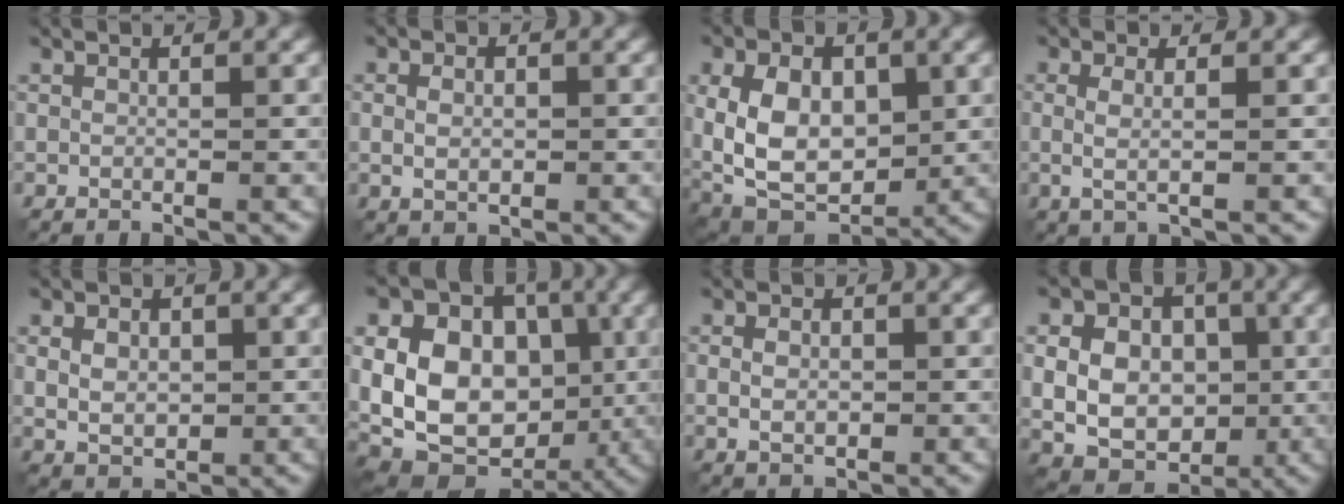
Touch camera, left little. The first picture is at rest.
{"total": 2.0, "force": [0.0, 1.4, 1.5], "torque": [-0.027, 0.000, 0.004]}
{"total": 10.9, "force": [0.4, 7.4, 8.0], "torque": [-0.162, 0.000, 0.010]}
{"total": 1.9, "force": [0.1, 0.5, 1.9], "torque": [-0.035, 0.004, -0.001]}
{"total": 3.3, "force": [0.3, 2.4, 2.2], "torque": [-0.041, -0.004, 0.008]}
{"total": 15.8, "force": [0.5, 12.4, 9.9], "torque": [-0.187, 0.022, 0.000]}
{"total": 2.4, "force": [-0.1, 1.7, 1.7], "torque": [-0.028, 0.000, 0.003]}
{"total": 11.5, "force": [0.8, 9.5, 6.5], "torque": [-0.108, 0.023, 0.004]}